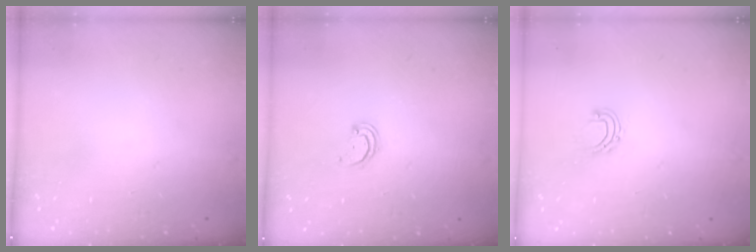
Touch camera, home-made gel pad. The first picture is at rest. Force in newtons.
{"total": 2.2, "press": 2.2, "slide": 0.2}
{"total": 6.8, "press": 6.8, "slide": 0.5}